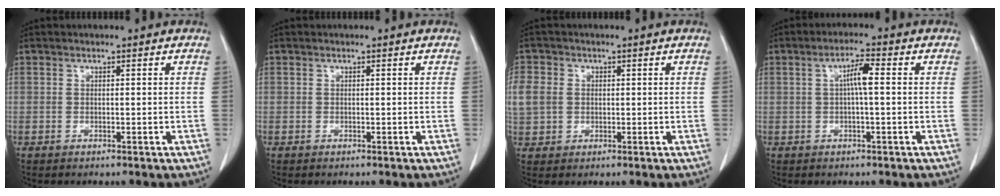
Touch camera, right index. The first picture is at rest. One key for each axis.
{"total": 0.0}
{"total": 7.8, "fx": 1.0, "fy": 6.9, "fz": 3.6, "tx": -0.119, "ty": 0.016, "tz": 0.026}
{"total": 3.8, "fx": 0.4, "fy": 0.3, "fz": 3.7, "tx": -0.067, "ty": 0.009, "tz": 0.005}